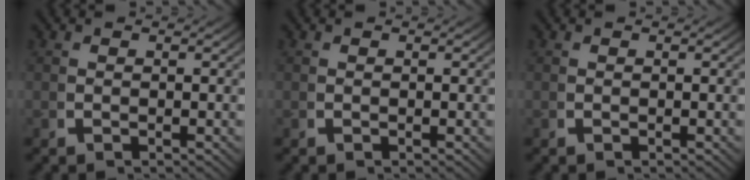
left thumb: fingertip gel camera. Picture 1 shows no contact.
{"total": 0.0}
{"total": 0.0}